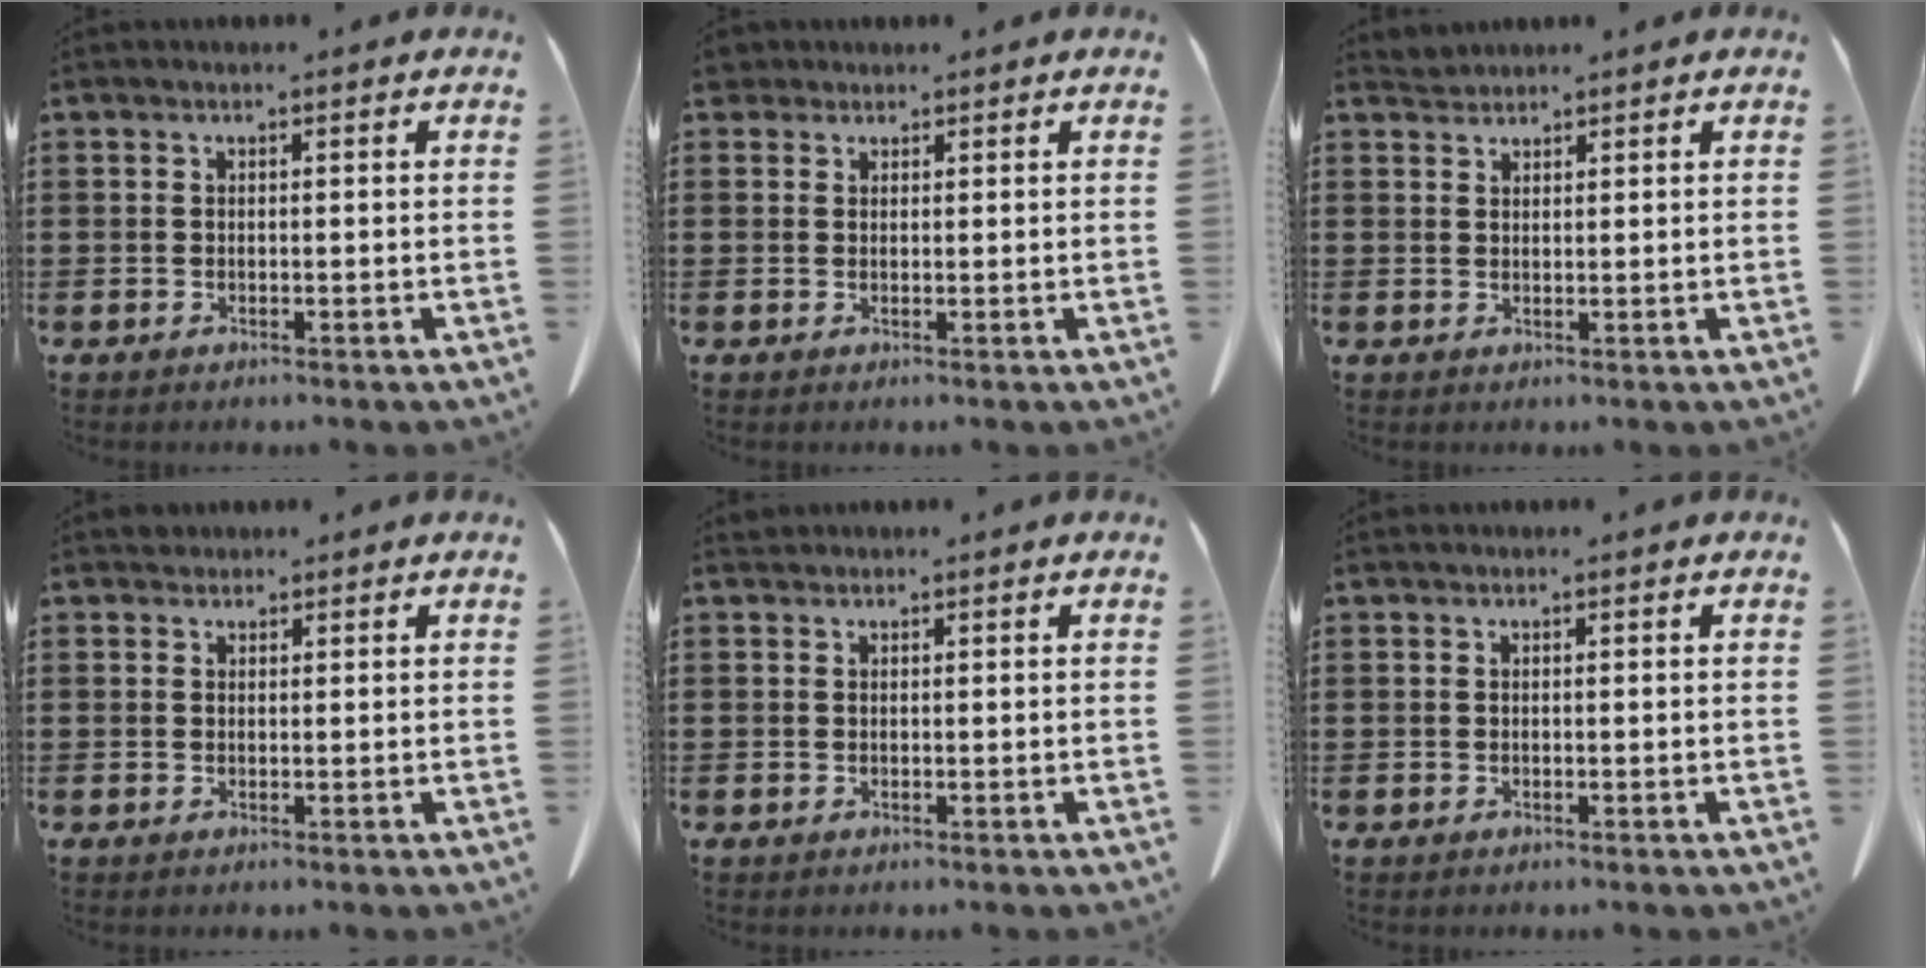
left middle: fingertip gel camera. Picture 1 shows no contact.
{"total": 2.0, "force": [1.6, 1.0, 0.4], "torque": [-0.016, 0.006, 0.034]}
{"total": 1.4, "force": [1.3, 0.3, -0.3], "torque": [0.000, -0.001, 0.028]}
{"total": 1.0, "force": [0.9, 0.5, 0.0], "torque": [-0.002, 0.001, 0.020]}
{"total": 0.7, "force": [0.6, 0.4, 0.0], "torque": [-0.002, 0.000, 0.012]}
{"total": 0.0}